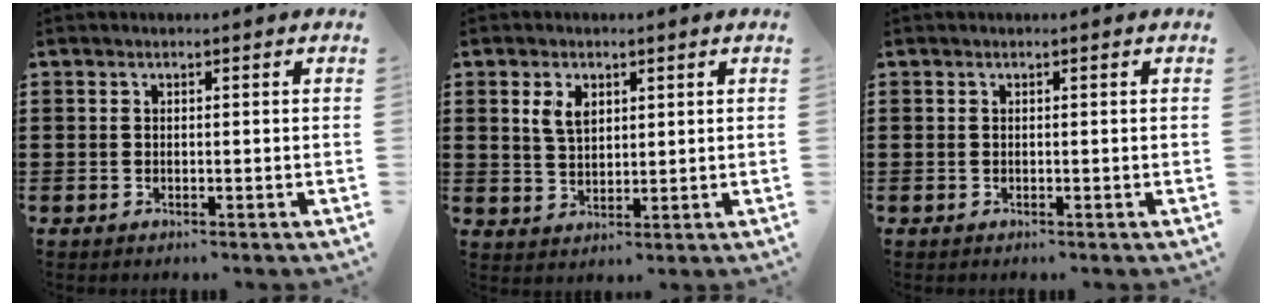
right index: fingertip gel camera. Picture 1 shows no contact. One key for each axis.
{"total": 3.7, "fx": 1.5, "fy": 2.3, "fz": 2.5, "tx": -0.057, "ty": 0.009, "tz": 0.027}
{"total": 0.0}